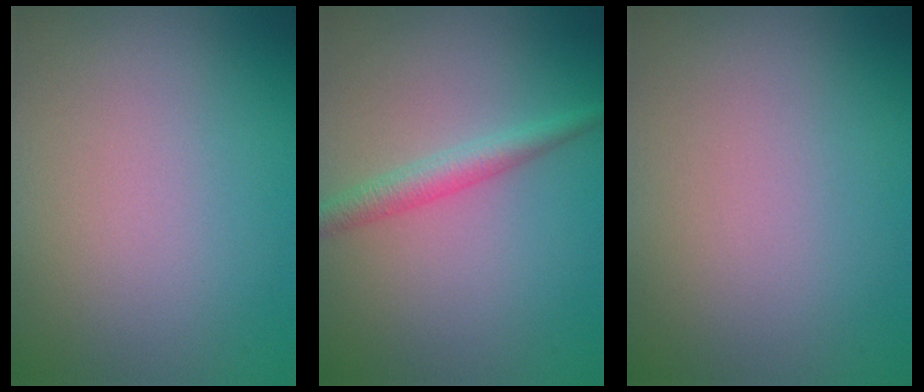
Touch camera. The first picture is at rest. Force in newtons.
{"total": 2.3, "press": 2.3, "slide": 0.0}
{"total": 0.0}